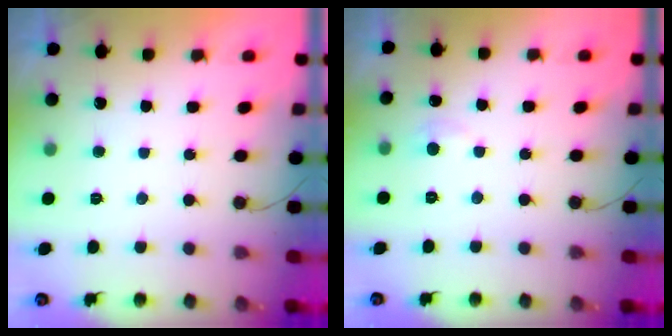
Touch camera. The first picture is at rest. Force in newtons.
{"total": 3.8, "press": 3.8, "slide": 0.5}